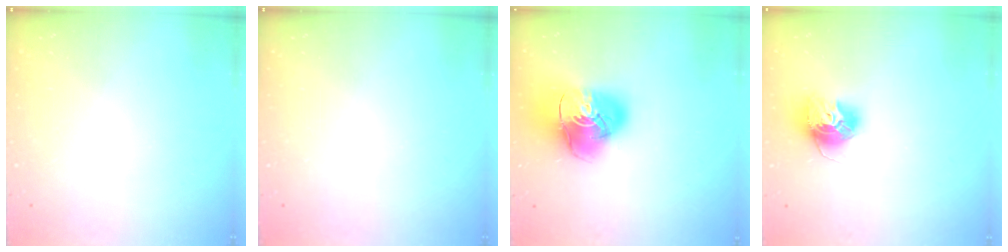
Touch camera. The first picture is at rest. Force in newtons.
{"total": 0.0}
{"total": 16.7, "press": 16.5, "slide": 2.0}
{"total": 13.5, "press": 13.4, "slide": 1.2}